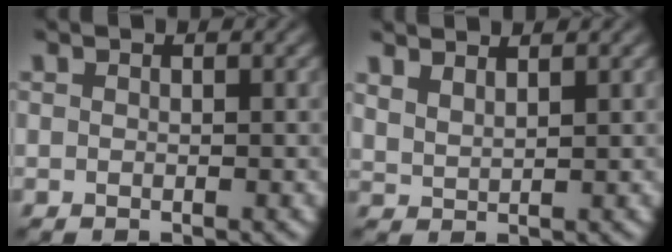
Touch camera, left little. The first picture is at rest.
{"total": 1.6, "force": [1.6, -0.1, 0.4], "torque": [-0.015, 0.006, 0.038]}